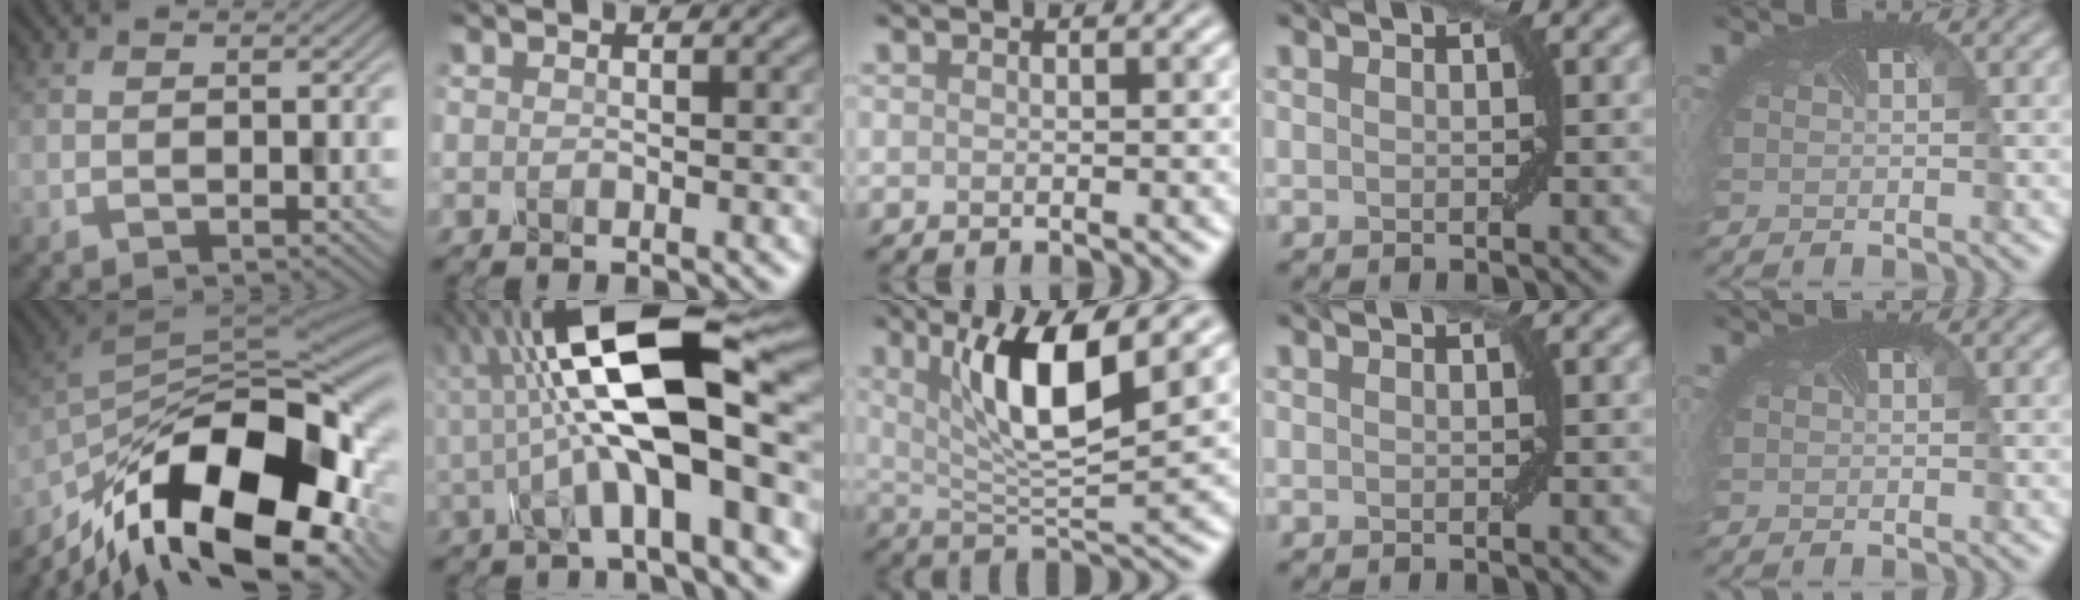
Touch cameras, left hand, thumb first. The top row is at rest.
{"thumb": {"total": 18.3, "force": [-9.5, 8.2, 13.3], "torque": [-0.240, -0.008, -0.161]}, "index": {"total": 13.3, "force": [1.0, 4.0, 12.6], "torque": [-0.209, 0.025, 0.008]}, "middle": {"total": 8.0, "force": [3.0, 2.0, 7.1], "torque": [-0.121, -0.008, 0.054]}}